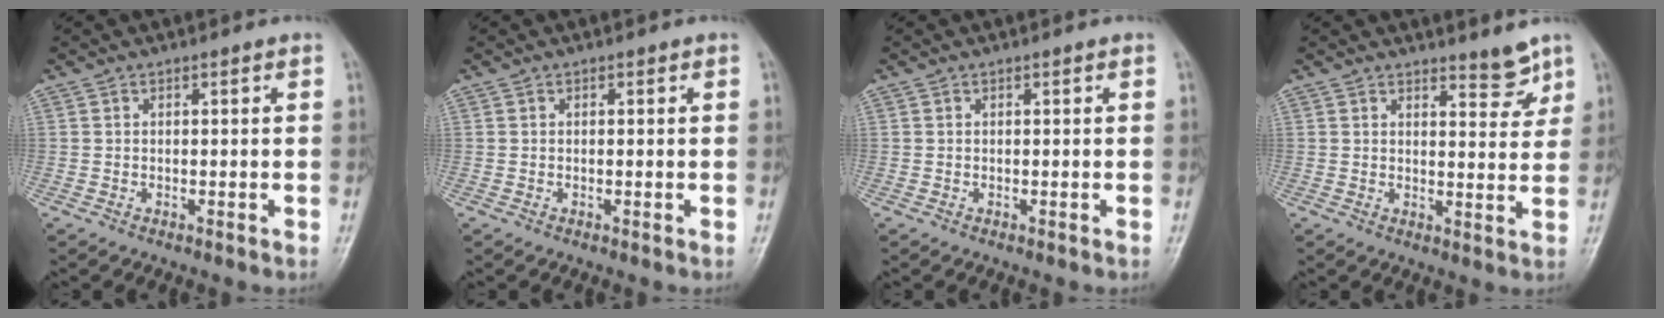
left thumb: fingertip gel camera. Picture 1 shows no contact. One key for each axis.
{"total": 0.0}
{"total": 0.0}
{"total": 4.3, "fx": 3.6, "fy": 1.2, "fz": 2.1, "tx": -0.012, "ty": -0.032, "tz": 0.050}